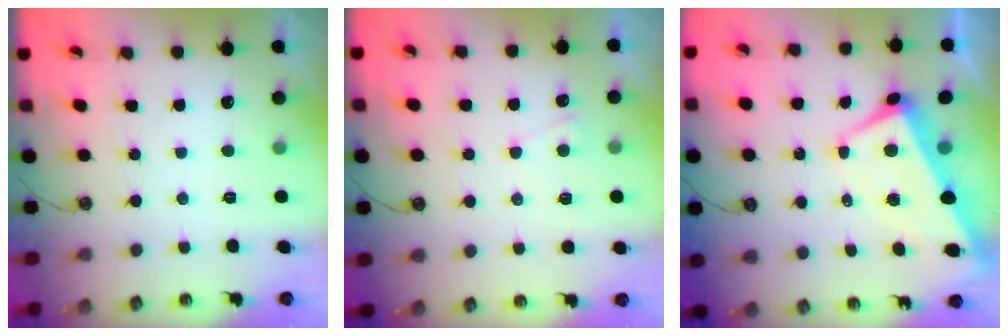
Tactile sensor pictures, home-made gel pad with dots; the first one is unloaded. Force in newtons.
{"total": 6.1, "press": 6.1, "slide": 0.4}
{"total": 1.0, "press": 0.0, "slide": 1.0}